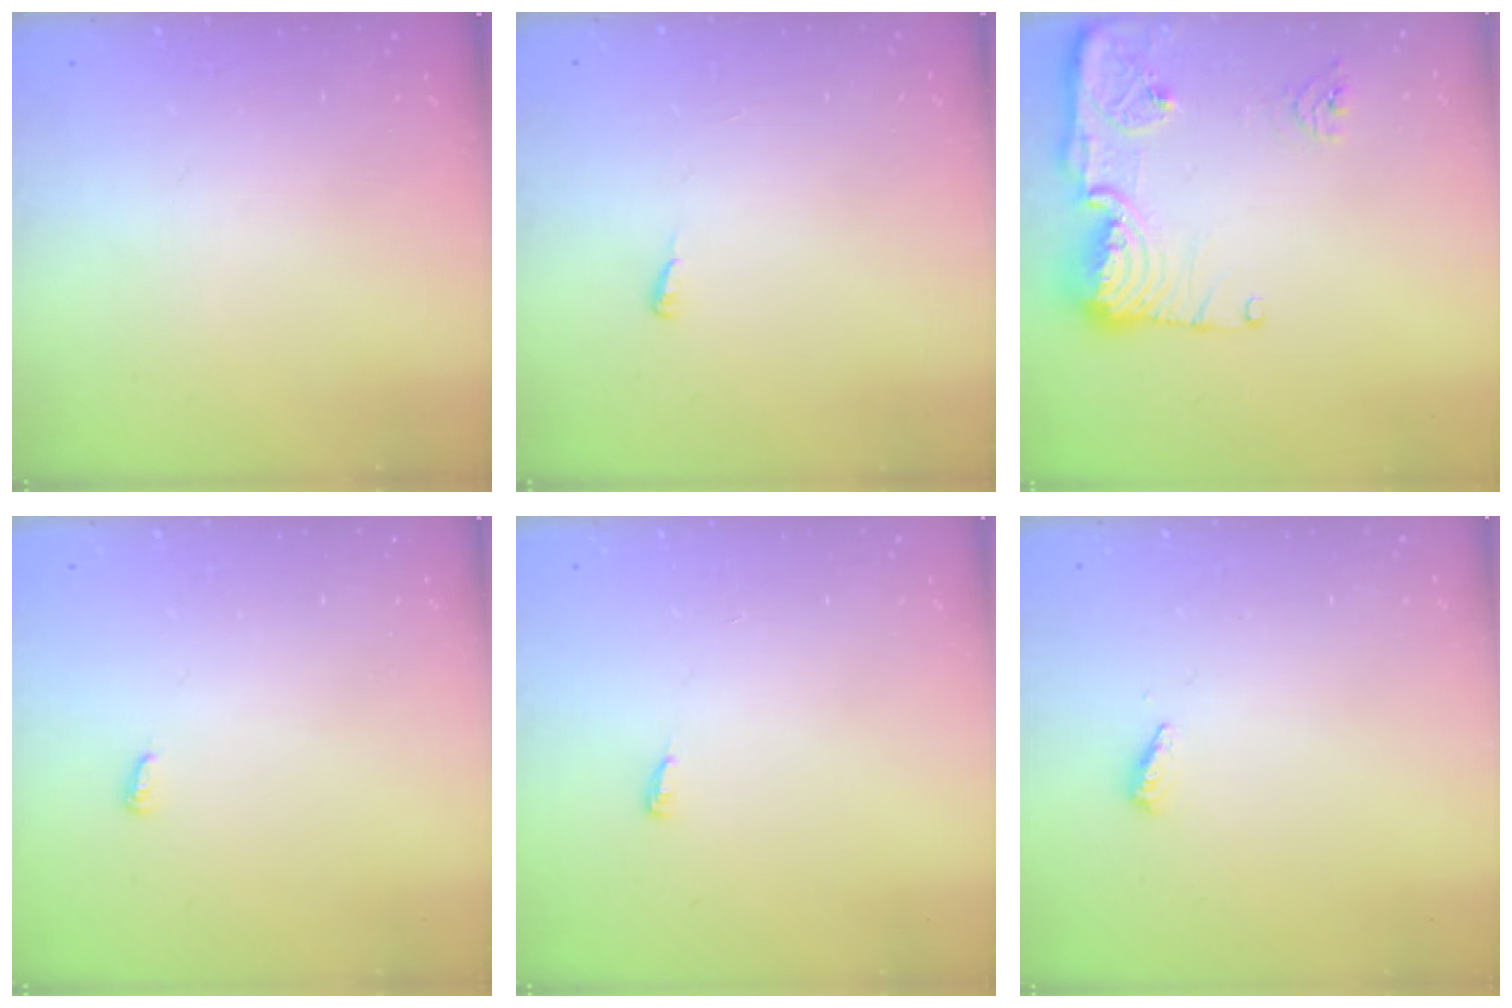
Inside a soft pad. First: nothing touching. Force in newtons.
{"total": 4.4, "press": 4.4, "slide": 0.5}
{"total": 14.8, "press": 14.7, "slide": 1.5}
{"total": 2.9, "press": 2.9, "slide": 0.3}
{"total": 3.3, "press": 3.3, "slide": 0.8}
{"total": 2.9, "press": 2.9, "slide": 0.3}